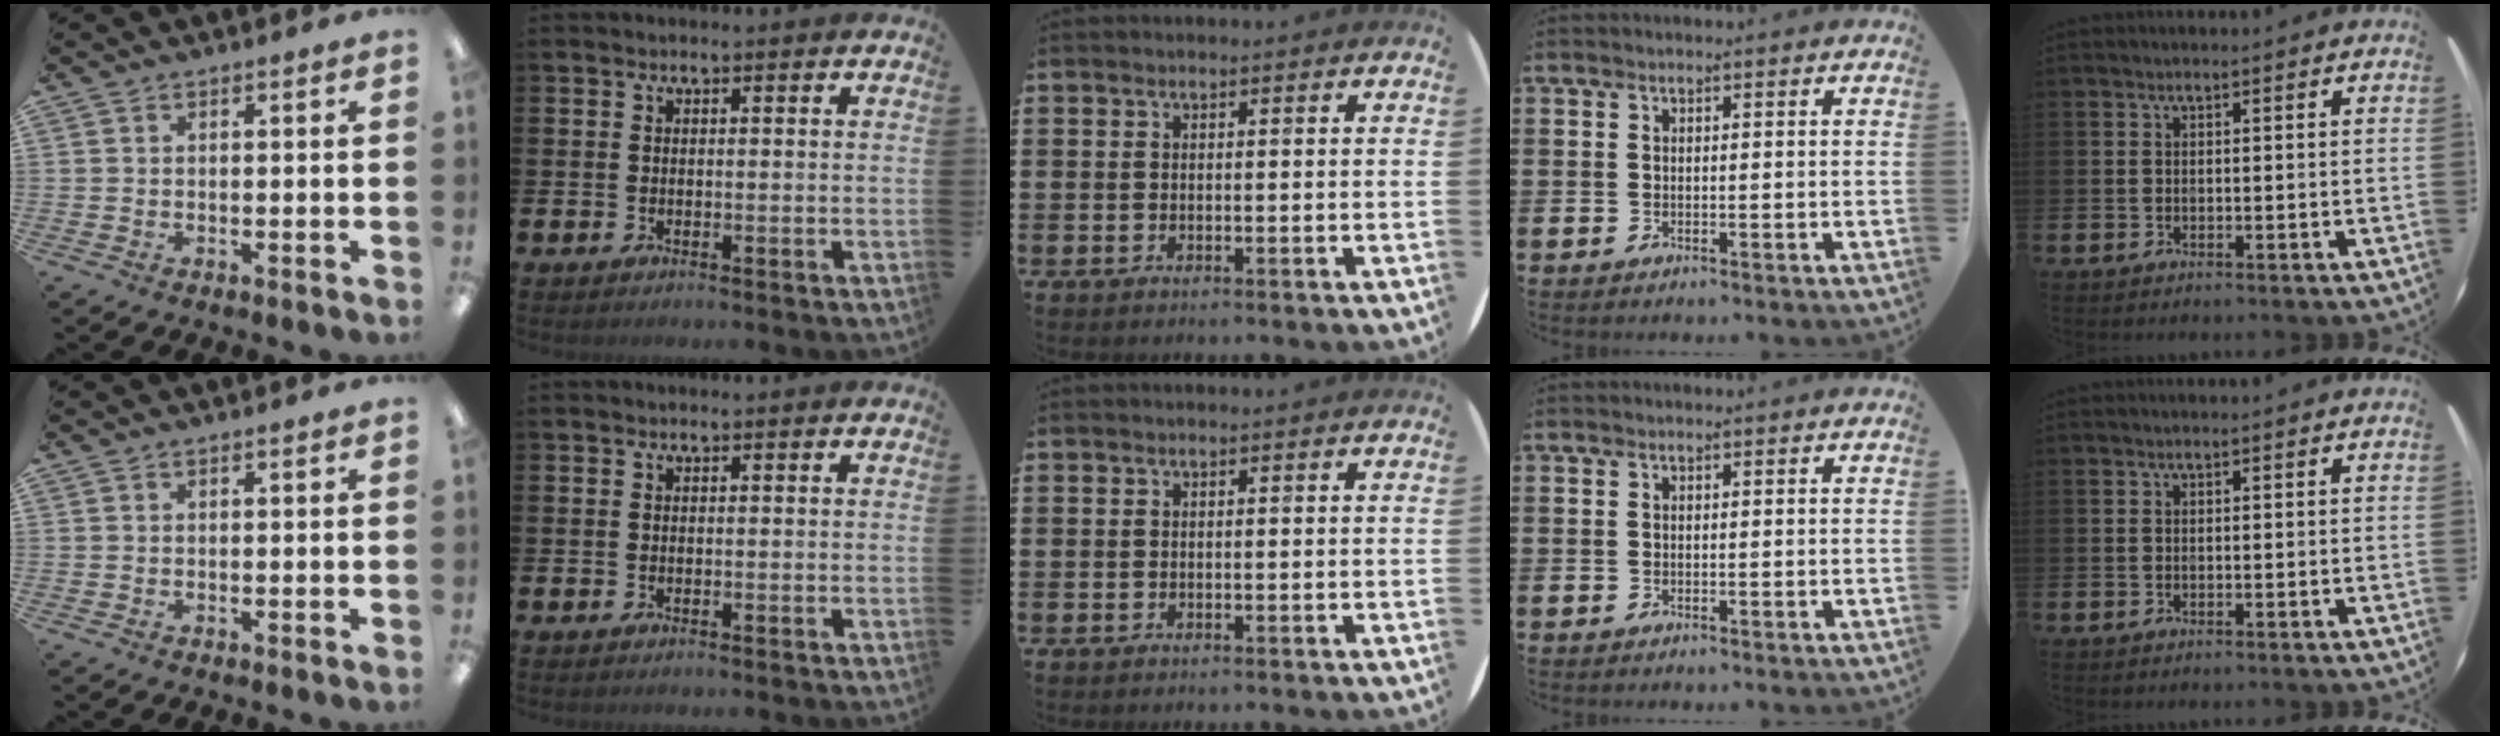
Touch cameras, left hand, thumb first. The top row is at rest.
{}